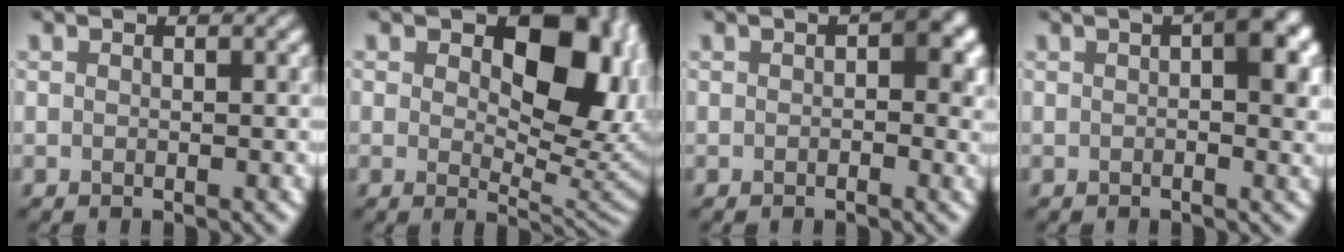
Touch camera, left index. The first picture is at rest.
{"total": 10.8, "force": [2.8, 6.2, 8.4], "torque": [-0.114, -0.011, 0.044]}
{"total": 3.5, "force": [0.4, 1.8, 3.0], "torque": [-0.023, 0.007, 0.002]}
{"total": 4.2, "force": [1.1, 1.1, 3.9], "torque": [-0.045, 0.009, 0.012]}